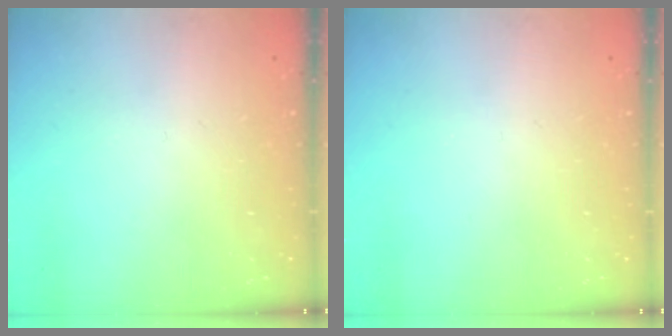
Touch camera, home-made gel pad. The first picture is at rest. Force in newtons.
{"total": 0.0}